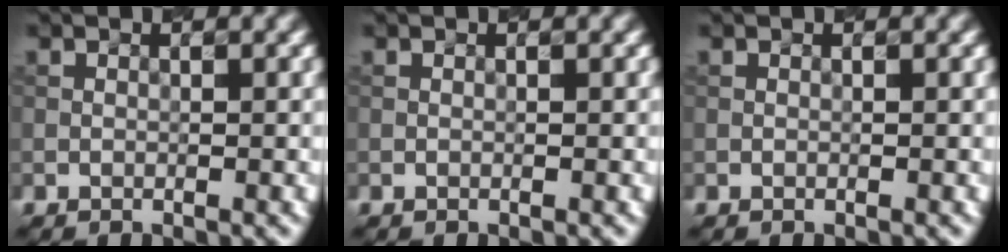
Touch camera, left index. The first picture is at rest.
{"total": 0.0}
{"total": 0.0}